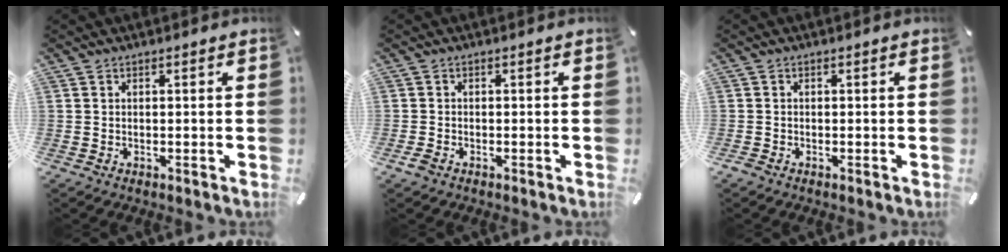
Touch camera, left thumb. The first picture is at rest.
{"total": 1.2, "force": [-0.9, 0.6, 0.6], "torque": [-0.017, -0.001, -0.018]}
{"total": 0.6, "force": [-0.4, 0.3, 0.3], "torque": [-0.005, -0.001, -0.008]}